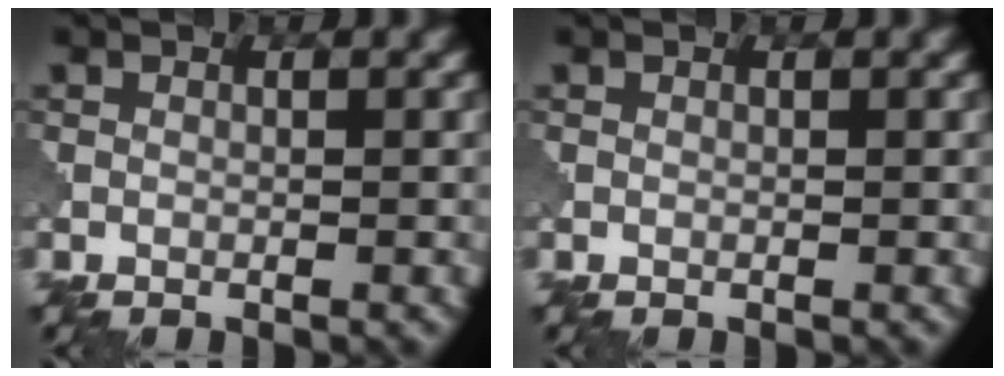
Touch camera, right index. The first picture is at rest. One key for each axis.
{"total": 0.0}